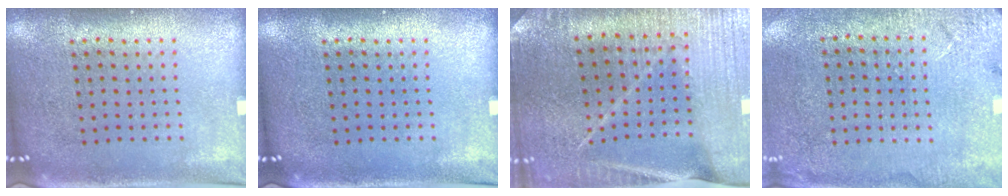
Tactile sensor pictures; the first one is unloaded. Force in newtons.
{"total": 0.0}
{"total": 3.2, "press": 3.2, "slide": 0.3}
{"total": 2.6, "press": 2.5, "slide": 0.7}